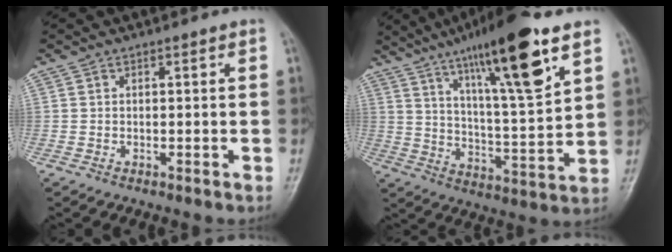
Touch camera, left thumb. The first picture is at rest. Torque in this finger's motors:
{"motor_torque": [1.19, 0.36, 1.83, -0.93, 0.32]}